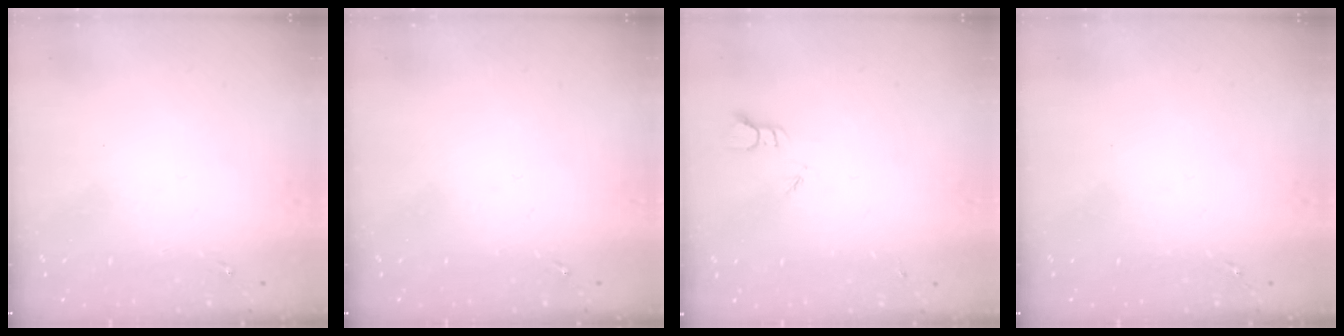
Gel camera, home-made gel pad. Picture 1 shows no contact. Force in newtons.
{"total": 0.0}
{"total": 1.8, "press": 1.8, "slide": 0.0}
{"total": 0.0}